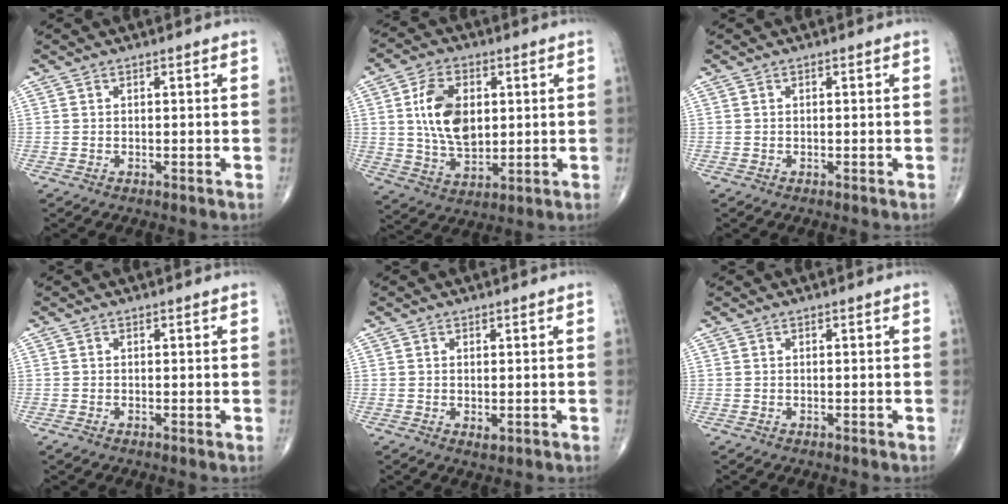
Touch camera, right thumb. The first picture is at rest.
{"total": 12.4, "force": [2.2, 7.6, 9.6], "torque": [-0.158, -0.010, 0.044]}
{"total": 0.0}
{"total": 1.0, "force": [-0.3, 0.4, 0.8], "torque": [-0.016, -0.005, -0.010]}
{"total": 1.3, "force": [-0.1, 0.7, 1.1], "torque": [-0.018, -0.005, 0.000]}
{"total": 0.0}